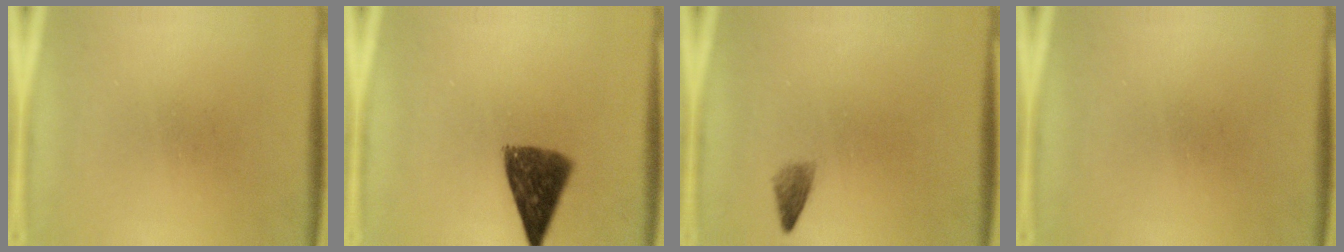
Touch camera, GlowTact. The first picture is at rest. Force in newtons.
{"total": 9.0}
{"total": 1.6}
{"total": 0.0}